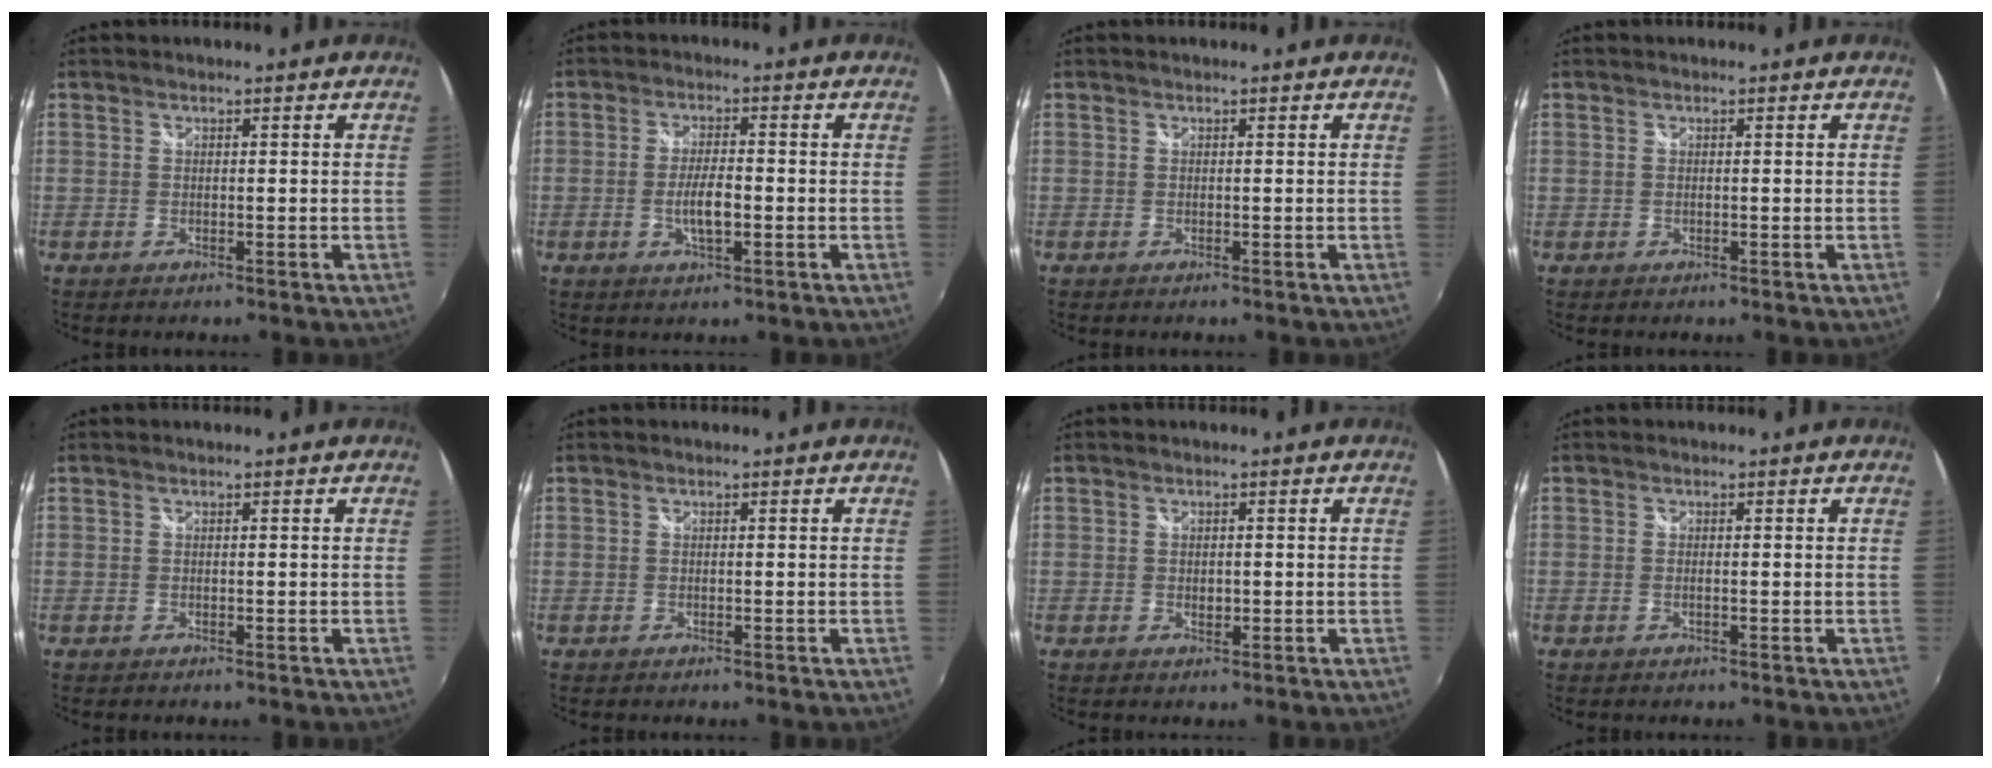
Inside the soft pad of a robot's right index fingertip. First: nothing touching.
{"total": 5.1, "force": [-1.3, 1.5, 4.7], "torque": [-0.092, -0.002, -0.023]}
{"total": 0.0}
{"total": 0.0}
{"total": 0.0}
{"total": 0.0}
{"total": 1.3, "force": [-0.1, 1.0, 0.9], "torque": [-0.013, -0.001, -0.002]}
{"total": 0.6, "force": [-0.1, 0.1, 0.6], "torque": [-0.012, 0.001, -0.003]}